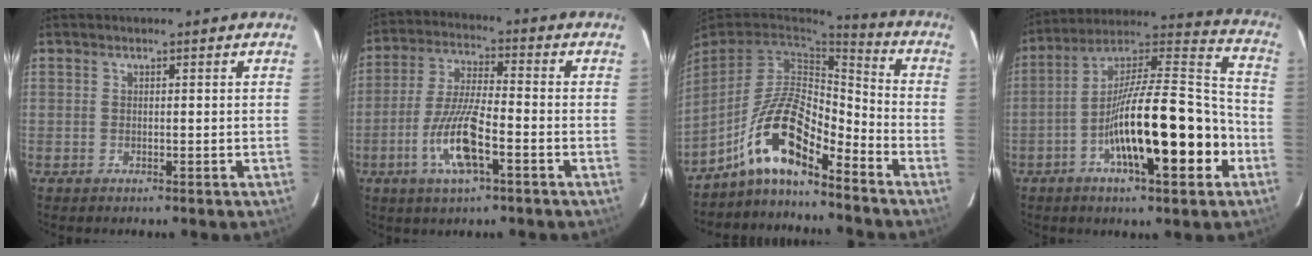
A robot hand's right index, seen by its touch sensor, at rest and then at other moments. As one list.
[{"total": 10.6, "force": [-4.1, 1.9, 9.6], "torque": [-0.193, -0.006, -0.077]}, {"total": 11.7, "force": [-8.4, 2.8, 7.7], "torque": [-0.153, 0.027, -0.154]}, {"total": 20.5, "force": [-6.4, 3.9, 19.1], "torque": [-0.319, 0.011, -0.101]}]